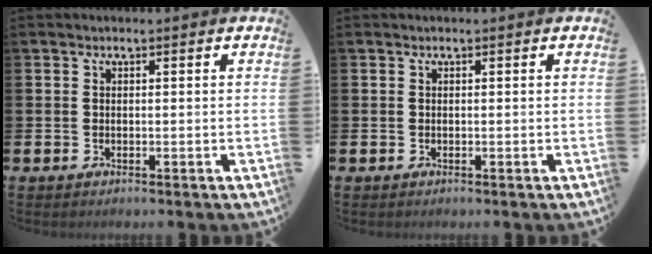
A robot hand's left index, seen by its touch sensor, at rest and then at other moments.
{"total": 0.0}